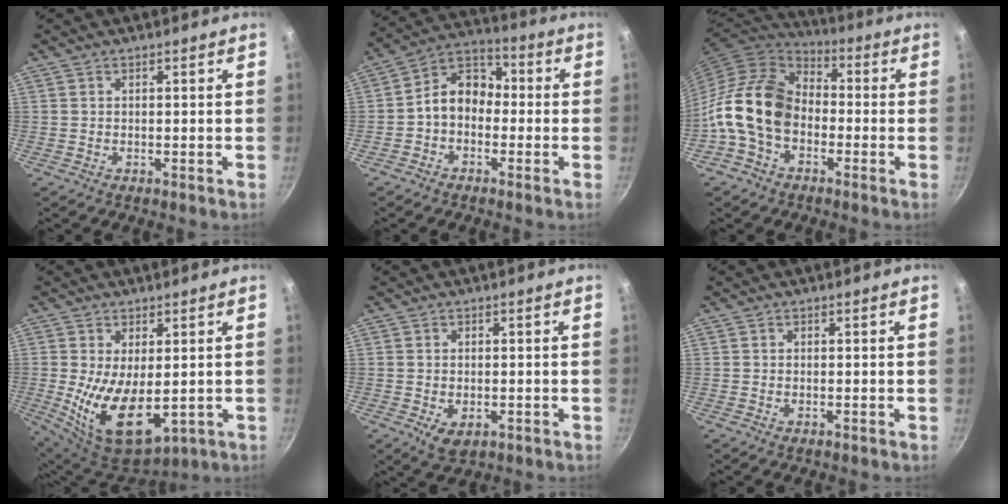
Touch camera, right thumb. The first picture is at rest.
{"total": 9.0, "force": [-1.6, 6.8, 5.6], "torque": [-0.060, 0.042, -0.050]}
{"total": 15.3, "force": [-3.3, 10.9, 10.2], "torque": [-0.160, 0.039, -0.082]}
{"total": 13.9, "force": [-0.8, 7.4, 11.7], "torque": [-0.200, -0.022, 0.005]}
{"total": 4.5, "force": [-1.3, 2.9, 3.3], "torque": [-0.049, -0.009, -0.017]}
{"total": 0.5, "force": [-0.2, 0.3, 0.4], "torque": [-0.008, 0.002, -0.005]}